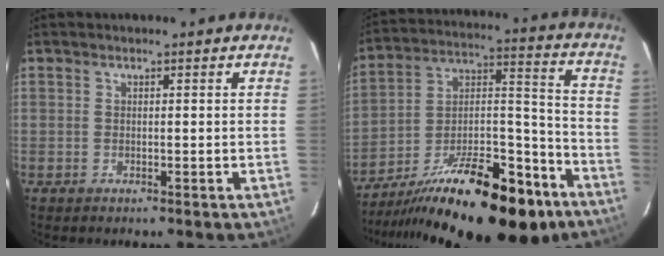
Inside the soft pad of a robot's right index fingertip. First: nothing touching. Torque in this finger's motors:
{"motor_torque": [1.00, -1.14, 1.05, 0.21]}